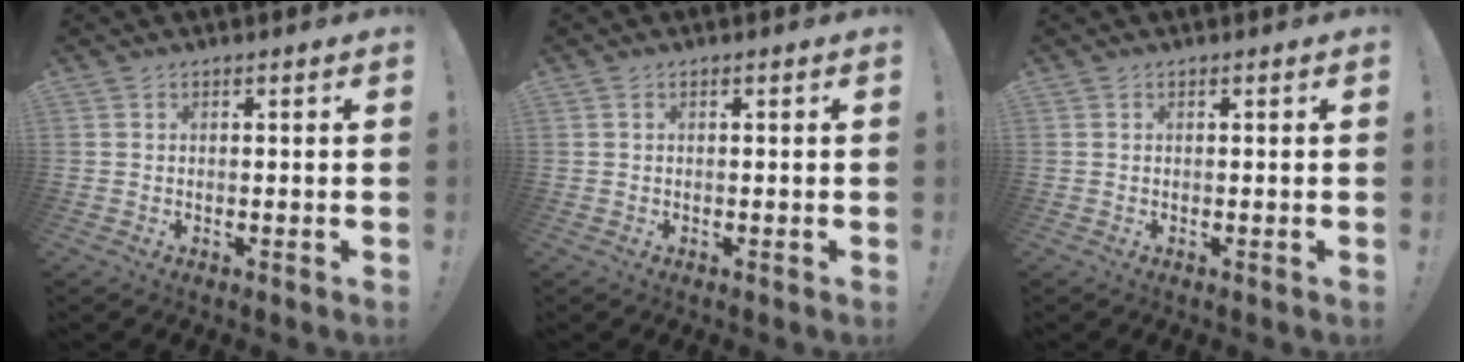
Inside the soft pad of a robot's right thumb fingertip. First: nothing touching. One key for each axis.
{"total": 0.0}
{"total": 0.0}